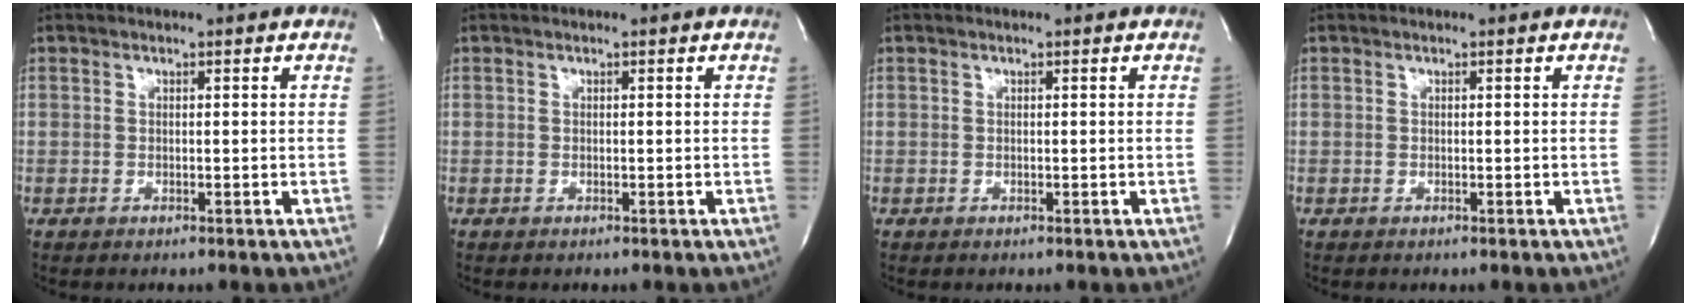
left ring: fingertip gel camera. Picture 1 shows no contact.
{"total": 0.0}
{"total": 0.0}
{"total": 0.0}